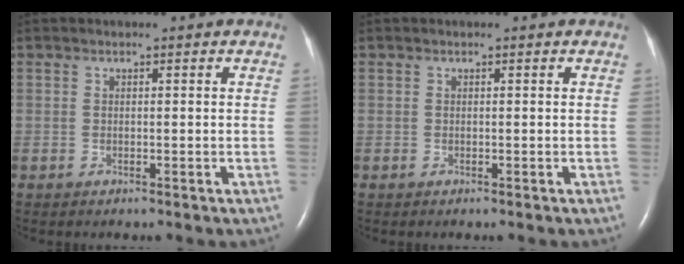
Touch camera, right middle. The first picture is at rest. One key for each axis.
{"total": 0.0}